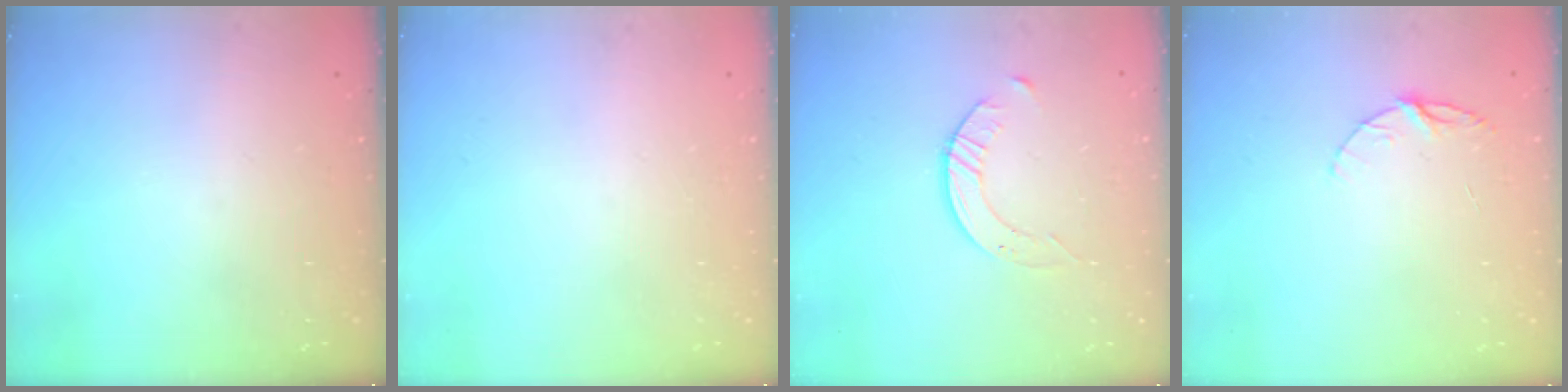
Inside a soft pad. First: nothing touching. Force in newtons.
{"total": 0.0}
{"total": 3.5, "press": 3.4, "slide": 0.4}
{"total": 6.0, "press": 6.0, "slide": 0.6}